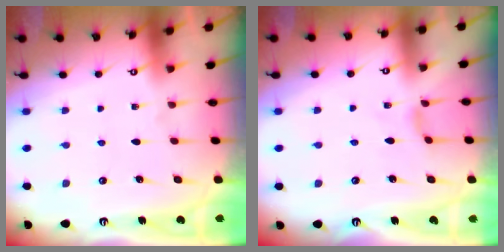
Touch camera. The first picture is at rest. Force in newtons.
{"total": 1.3, "press": 1.2, "slide": 0.3}